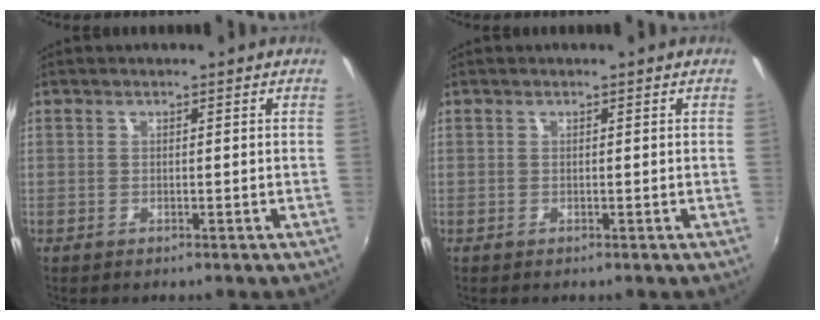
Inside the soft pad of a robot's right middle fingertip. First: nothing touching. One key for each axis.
{"total": 0.0}